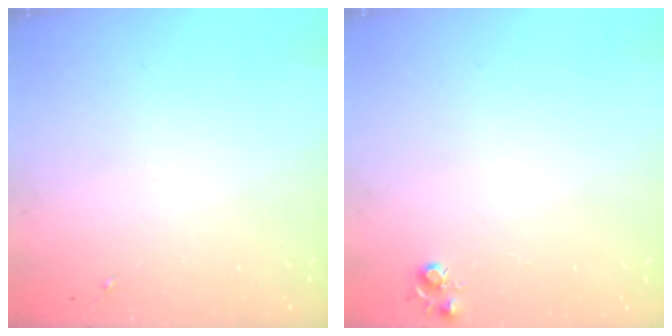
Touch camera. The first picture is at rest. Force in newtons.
{"total": 5.1, "press": 5.0, "slide": 0.5}